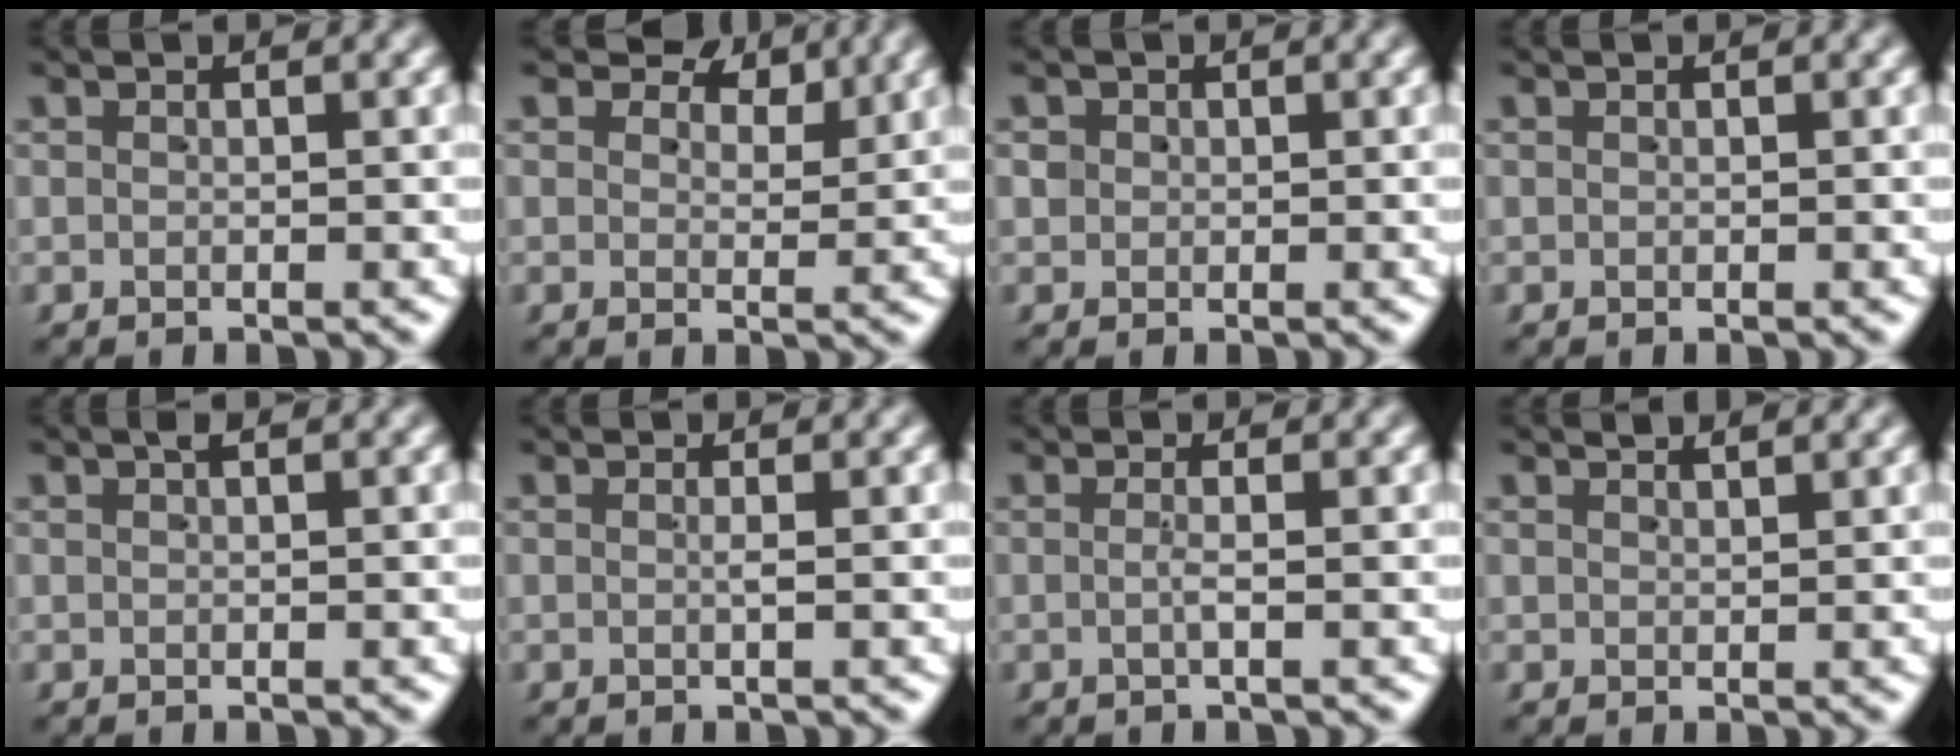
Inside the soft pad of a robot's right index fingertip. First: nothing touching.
{"total": 3.9, "force": [2.4, 2.4, 1.9], "torque": [-0.016, -0.004, 0.036]}
{"total": 1.4, "force": [0.4, 1.3, 0.3], "torque": [-0.006, -0.002, 0.011]}
{"total": 0.0}
{"total": 0.7, "force": [0.4, 0.1, 0.6], "torque": [-0.007, 0.003, 0.007]}
{"total": 0.6, "force": [-0.2, -0.1, 0.6], "torque": [-0.010, -0.004, -0.003]}
{"total": 1.1, "force": [-0.6, -0.3, 0.8], "torque": [-0.019, -0.004, -0.010]}
{"total": 1.1, "force": [1.1, 0.0, -0.1], "torque": [0.010, -0.002, 0.024]}